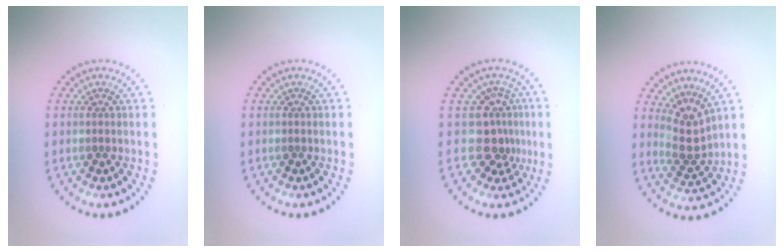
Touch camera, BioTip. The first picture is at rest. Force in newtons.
{"total": 0.0}
{"total": 3.1, "press": 2.2, "slide": 2.2}
{"total": 2.7, "press": 1.9, "slide": 1.9}